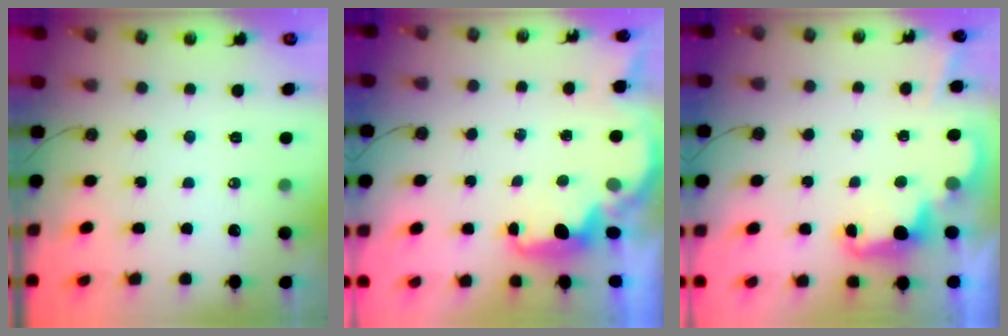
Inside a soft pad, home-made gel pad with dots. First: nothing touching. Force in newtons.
{"total": 2.3, "press": 2.1, "slide": 0.9}
{"total": 2.4, "press": 2.4, "slide": 0.6}